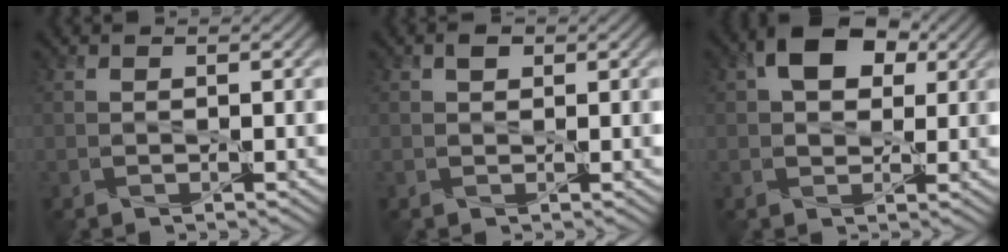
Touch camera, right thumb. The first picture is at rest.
{"total": 1.2, "force": [0.5, 0.7, 0.8], "torque": [-0.014, 0.004, 0.006]}
{"total": 7.6, "force": [2.7, 4.9, 5.1], "torque": [-0.094, 0.011, 0.037]}